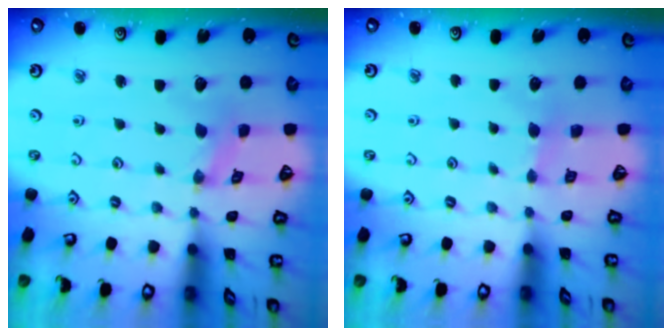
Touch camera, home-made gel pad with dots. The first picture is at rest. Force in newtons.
{"total": 3.4, "press": 3.4, "slide": 0.4}